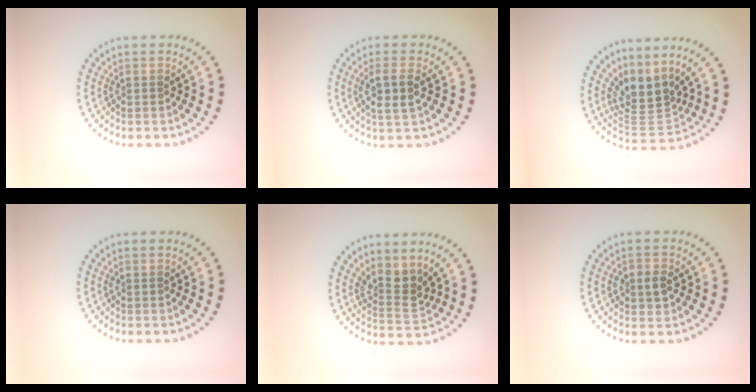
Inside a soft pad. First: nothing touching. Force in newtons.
{"total": 2.7, "press": 2.5, "slide": 1.1}
{"total": 3.9, "press": 2.5, "slide": 3.0}
{"total": 0.0}
{"total": 2.7, "press": 2.0, "slide": 1.9}
{"total": 2.0, "press": 2.0, "slide": 0.2}